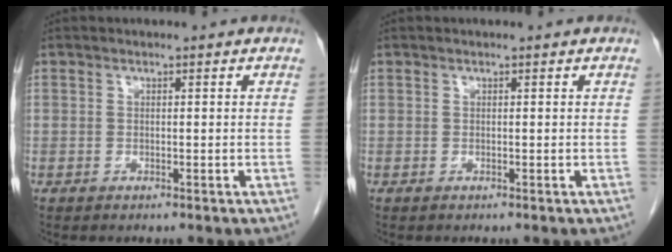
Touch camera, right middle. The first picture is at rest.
{"total": 0.0}